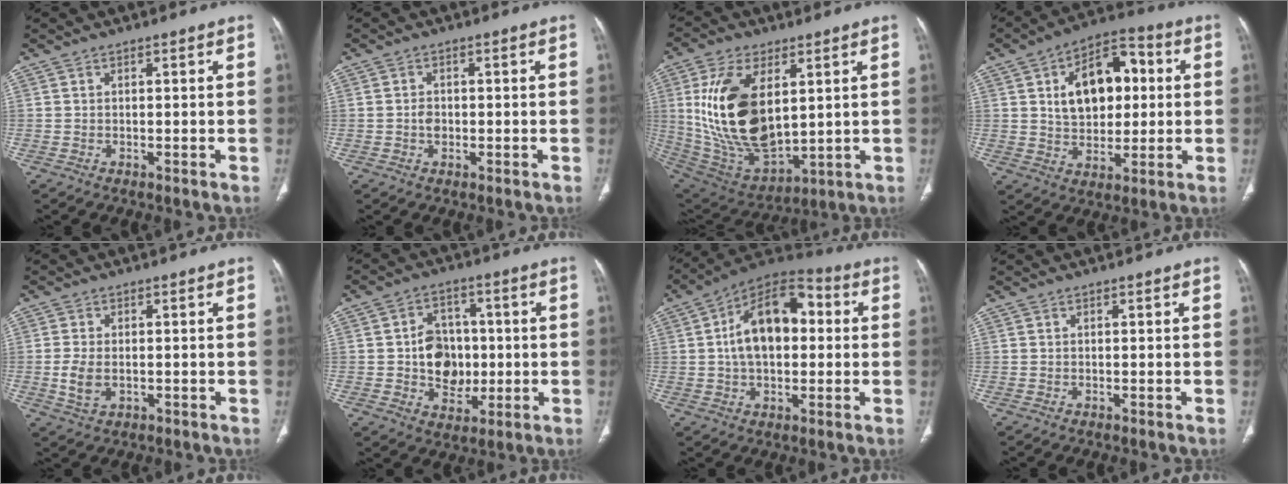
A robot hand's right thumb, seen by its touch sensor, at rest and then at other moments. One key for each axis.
{"total": 2.0, "fx": -0.3, "fy": 1.5, "fz": 1.2, "tx": -0.017, "ty": 0.004, "tz": -0.006}
{"total": 22.1, "fx": 4.4, "fy": 11.9, "fz": 18.1, "tx": -0.340, "ty": -0.026, "tz": 0.101}
{"total": 15.7, "fx": 3.0, "fy": 9.9, "fz": 11.8, "tx": -0.146, "ty": 0.015, "tz": 0.045}
{"total": 4.7, "fx": -0.7, "fy": 3.0, "fz": 3.6, "tx": -0.080, "ty": -0.005, "tz": -0.009}
{"total": 10.5, "fx": -0.3, "fy": 8.5, "fz": 6.1, "tx": -0.053, "ty": 0.010, "tz": 0.003}
{"total": 16.6, "fx": 2.0, "fy": 9.8, "fz": 13.2, "tx": -0.198, "ty": 0.033, "tz": 0.023}
{"total": 0.0}